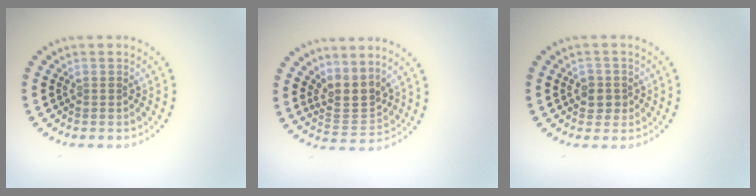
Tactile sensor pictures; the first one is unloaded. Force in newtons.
{"total": 3.0, "press": 2.3, "slide": 1.9}
{"total": 1.7, "press": 1.6, "slide": 0.6}